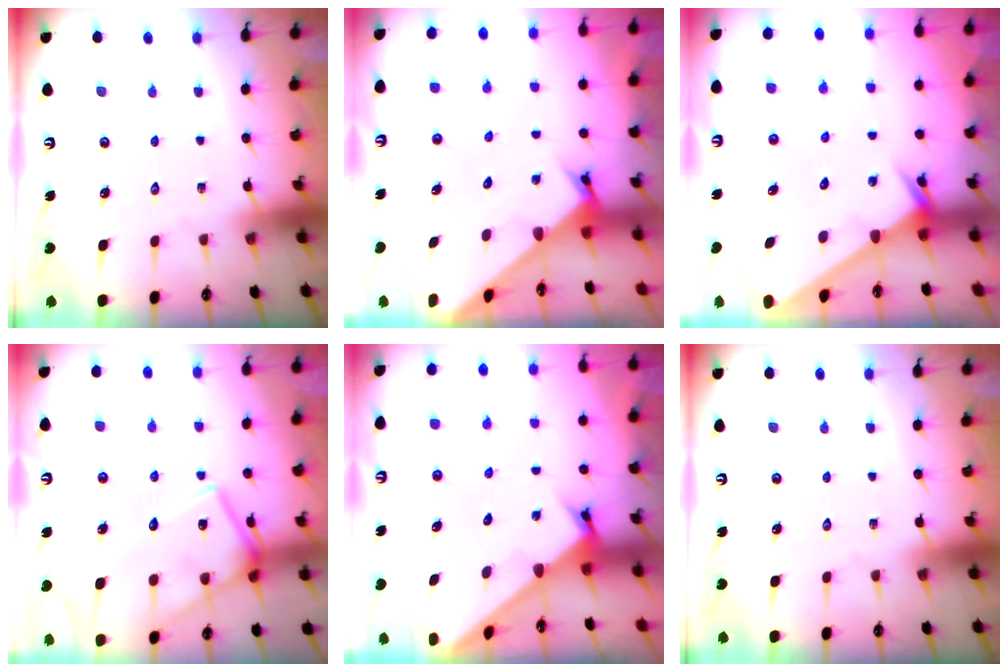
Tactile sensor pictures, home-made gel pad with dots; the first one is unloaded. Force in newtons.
{"total": 2.2, "press": 2.2, "slide": 0.2}
{"total": 2.6, "press": 2.6, "slide": 0.0}
{"total": 16.3, "press": 16.2, "slide": 1.4}
{"total": 2.1, "press": 2.1, "slide": 0.2}
{"total": 0.0}